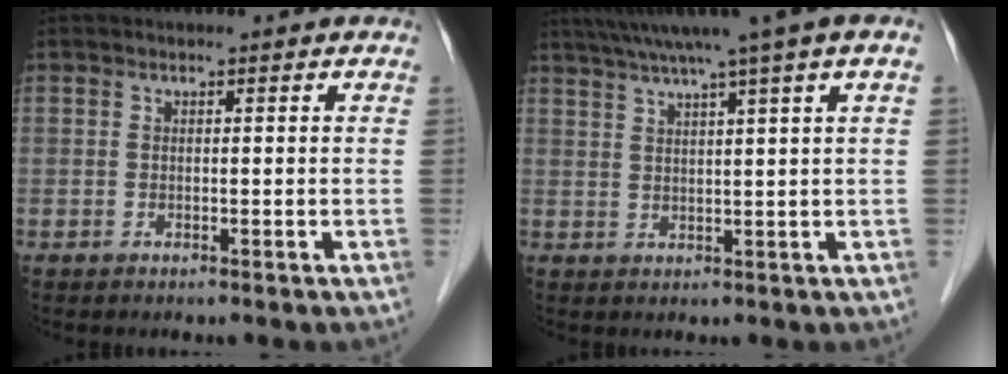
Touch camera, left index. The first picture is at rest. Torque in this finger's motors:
{"motor_torque": [0.32, -0.53, 0.97, 0.21]}